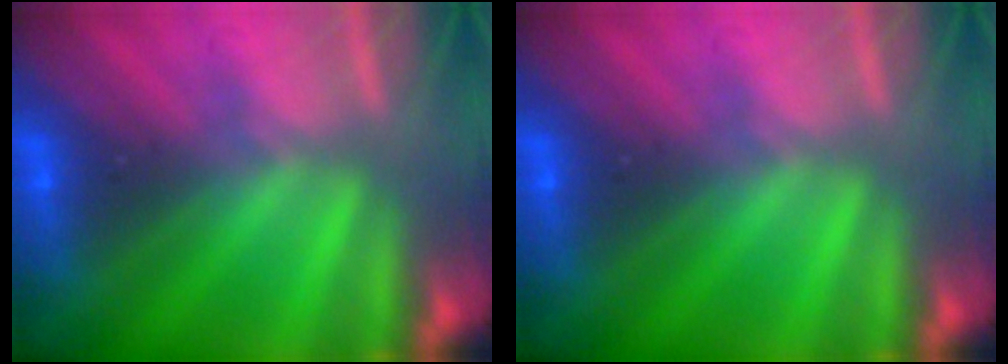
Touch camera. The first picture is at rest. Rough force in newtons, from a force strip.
{"total": 0.0}